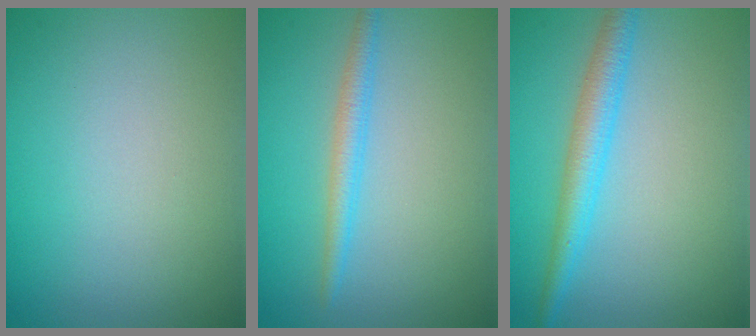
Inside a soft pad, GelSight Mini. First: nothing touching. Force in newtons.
{"total": 2.1, "press": 2.1, "slide": 0.0}
{"total": 3.2, "press": 3.2, "slide": 0.2}